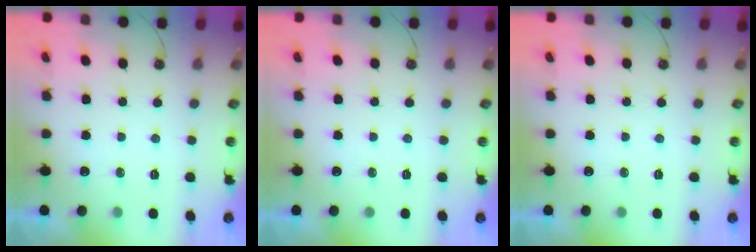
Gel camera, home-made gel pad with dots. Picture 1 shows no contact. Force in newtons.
{"total": 0.0}
{"total": 0.0}